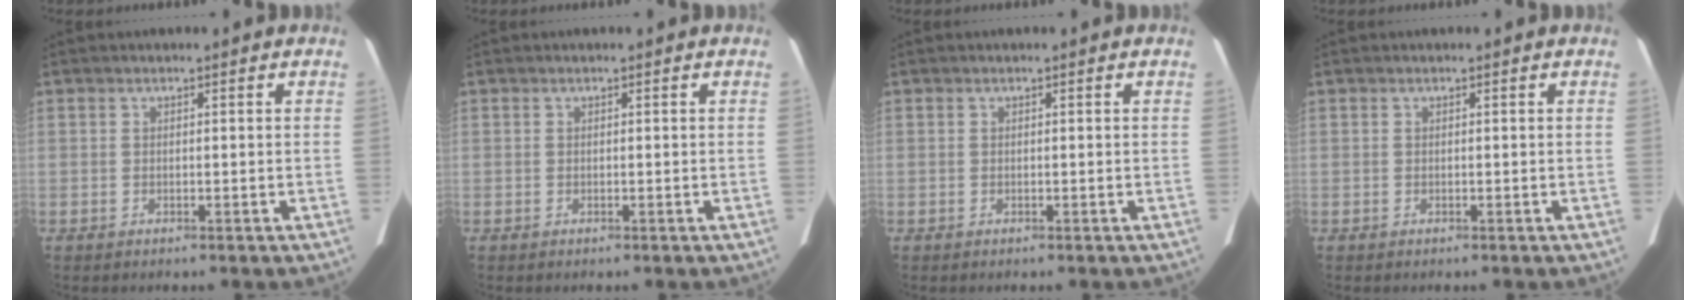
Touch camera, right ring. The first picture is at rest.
{"total": 0.0}
{"total": 0.0}
{"total": 0.0}